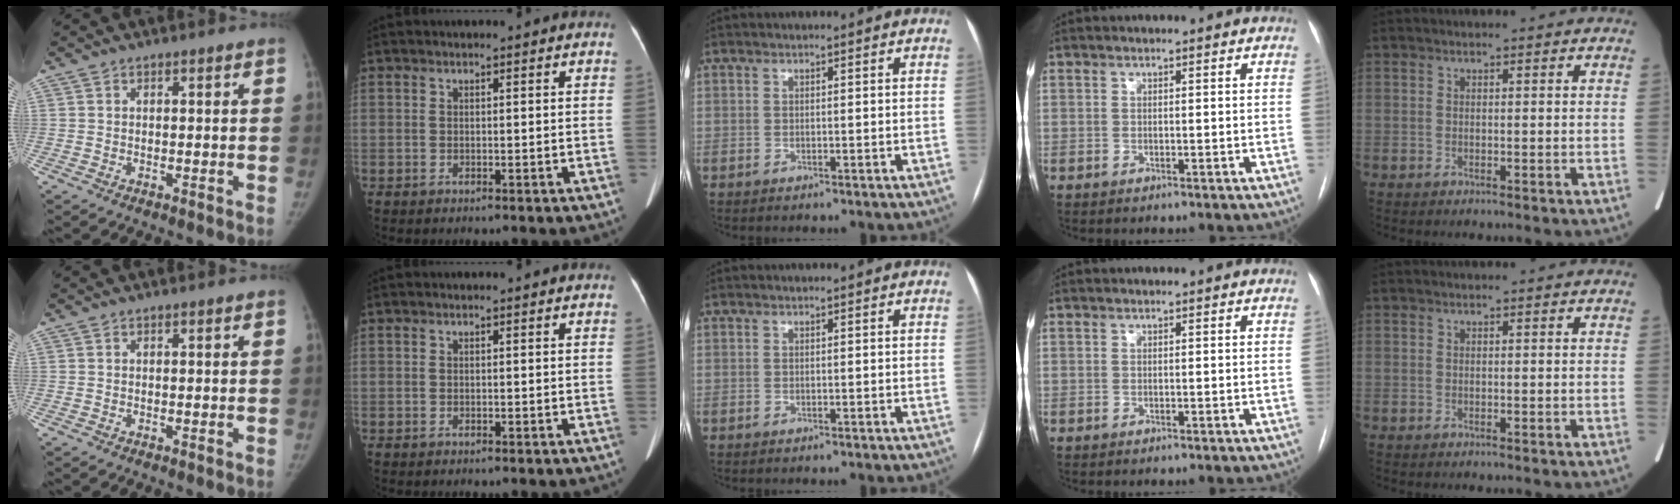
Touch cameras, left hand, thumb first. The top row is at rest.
{}